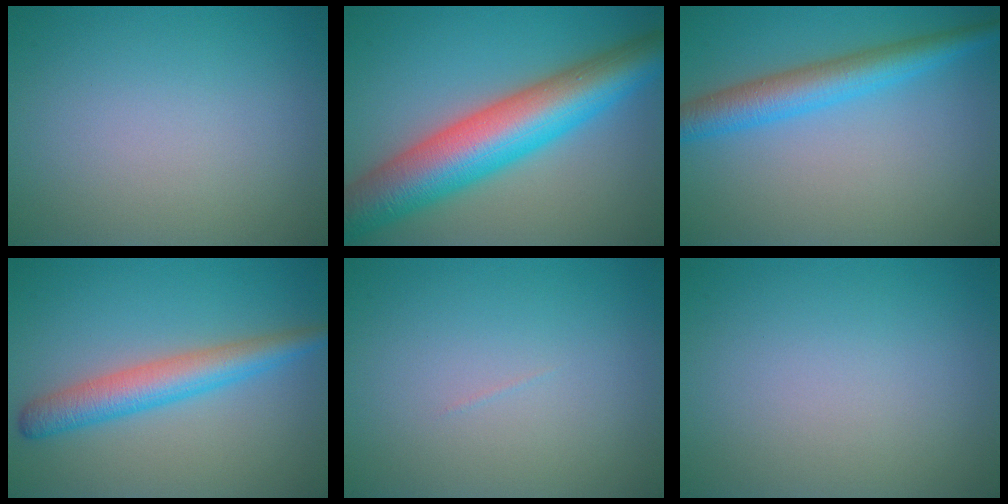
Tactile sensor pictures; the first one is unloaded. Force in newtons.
{"total": 11.2, "press": 11.2, "slide": 0.2}
{"total": 4.8, "press": 4.8, "slide": 0.1}
{"total": 4.4, "press": 4.4, "slide": 0.1}
{"total": 0.0}
{"total": 0.0}